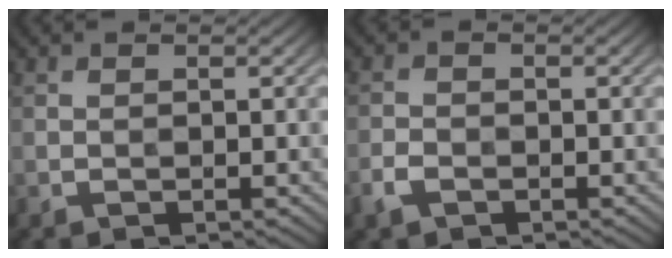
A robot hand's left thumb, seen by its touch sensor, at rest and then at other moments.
{"total": 2.4, "force": [-1.4, 1.5, 1.3], "torque": [-0.030, -0.003, -0.033]}